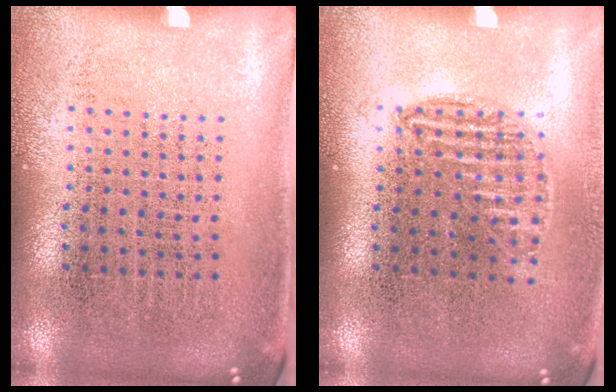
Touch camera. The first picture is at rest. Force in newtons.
{"total": 1.1, "press": 1.0, "slide": 0.4}